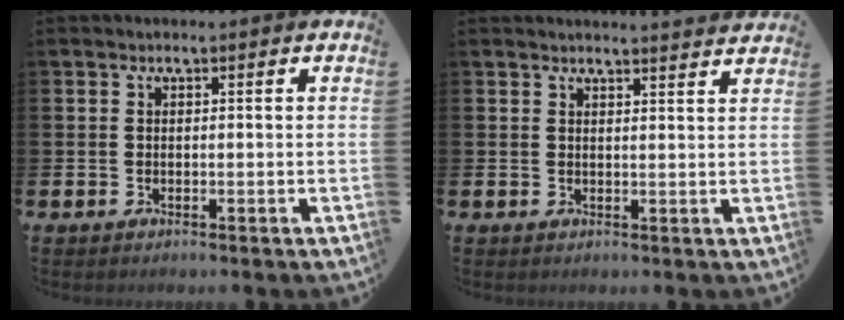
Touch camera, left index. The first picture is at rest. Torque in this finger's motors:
{"motor_torque": [0.72, -1.42, 0.12, 0.01]}